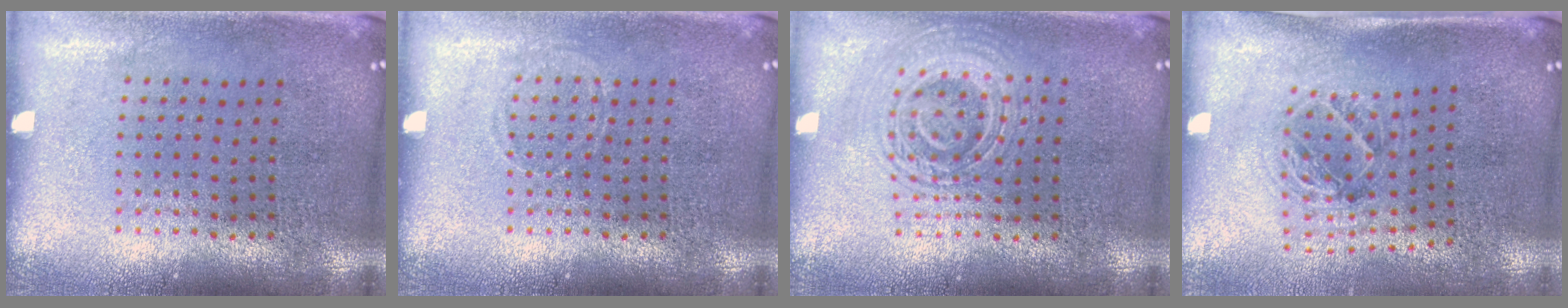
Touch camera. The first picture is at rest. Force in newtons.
{"total": 0.6, "press": 0.6, "slide": 0.0}
{"total": 1.8, "press": 1.8, "slide": 0.4}
{"total": 1.1, "press": 1.1, "slide": 0.4}